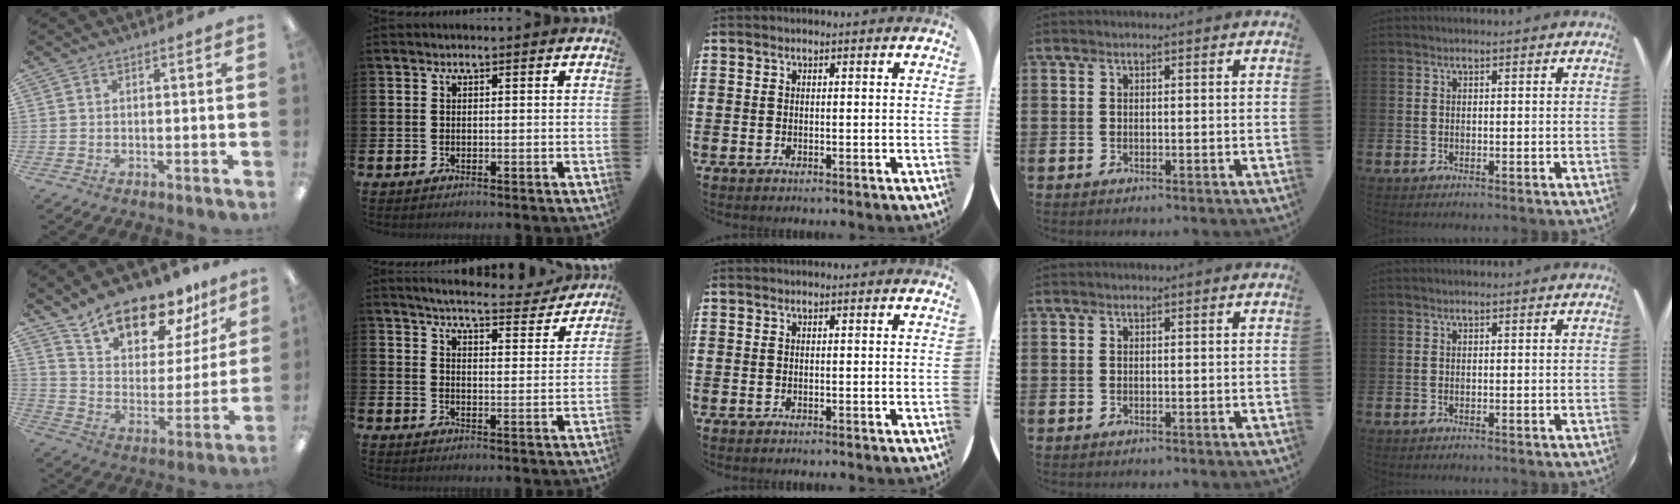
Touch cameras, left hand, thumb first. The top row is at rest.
{"thumb": {"total": 16.1, "force": [13.7, 6.5, 5.5], "torque": [-0.098, -0.108, 0.242]}, "index": {"total": 5.5, "force": [5.3, 0.5, 1.4], "torque": [-0.036, -0.038, 0.088]}}